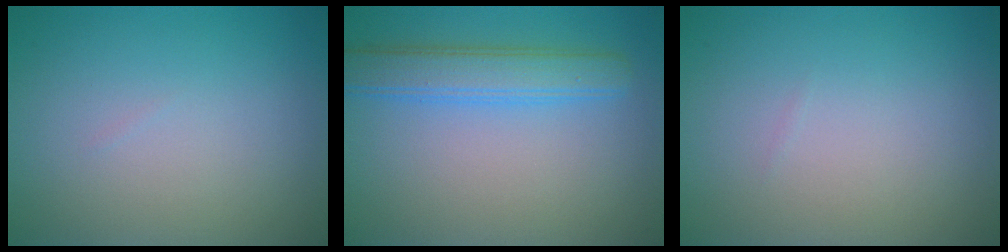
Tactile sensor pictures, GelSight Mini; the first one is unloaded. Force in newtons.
{"total": 3.9, "press": 3.9, "slide": 0.2}
{"total": 0.0}